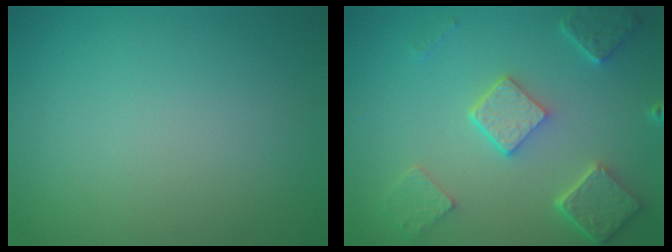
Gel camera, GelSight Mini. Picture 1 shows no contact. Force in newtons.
{"total": 5.0, "press": 3.9, "slide": 3.1}